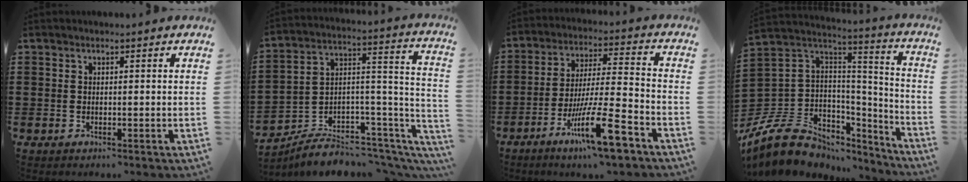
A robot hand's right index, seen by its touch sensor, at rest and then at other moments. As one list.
[{"total": 5.7, "force": [-4.5, 2.9, 1.7], "torque": [-0.026, 0.008, -0.084]}, {"total": 14.3, "force": [-8.2, 2.0, 11.6], "torque": [-0.214, 0.010, -0.145]}, {"total": 10.9, "force": [-6.9, 7.6, 3.8], "torque": [-0.106, 0.015, -0.127]}]